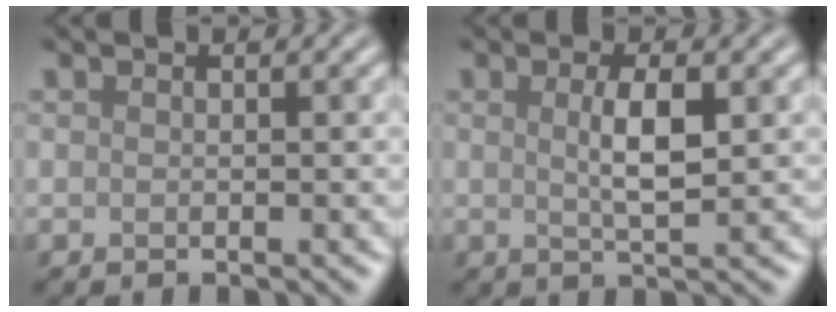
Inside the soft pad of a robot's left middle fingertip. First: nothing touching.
{"total": 3.2, "force": [0.5, 0.7, 3.1], "torque": [-0.059, 0.001, 0.010]}